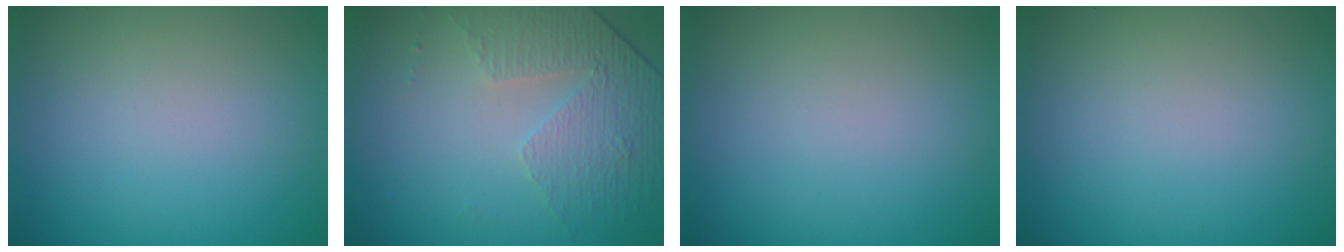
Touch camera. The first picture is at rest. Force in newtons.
{"total": 4.7, "press": 3.1, "slide": 3.5}
{"total": 0.0}
{"total": 0.0}